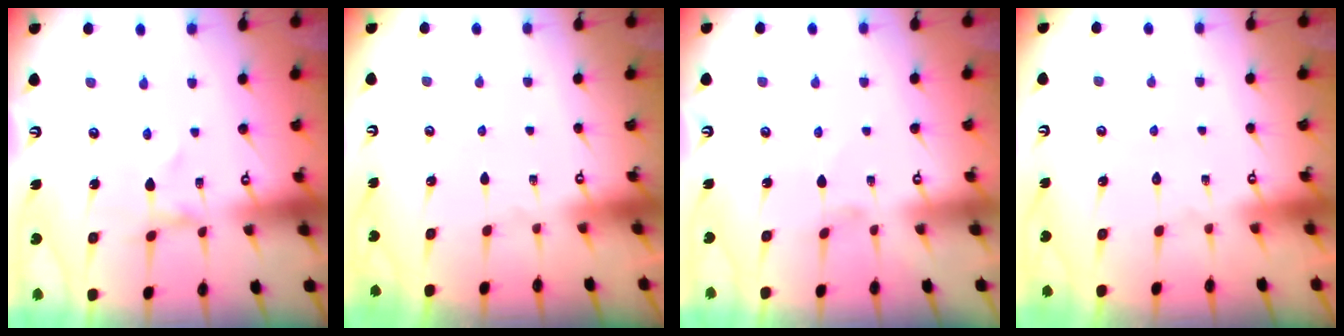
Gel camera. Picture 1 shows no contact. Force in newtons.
{"total": 0.0}
{"total": 1.1, "press": 1.1, "slide": 0.1}
{"total": 1.8, "press": 1.8, "slide": 0.1}